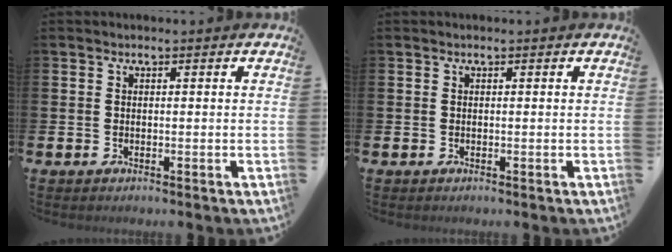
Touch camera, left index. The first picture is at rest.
{"total": 0.0}